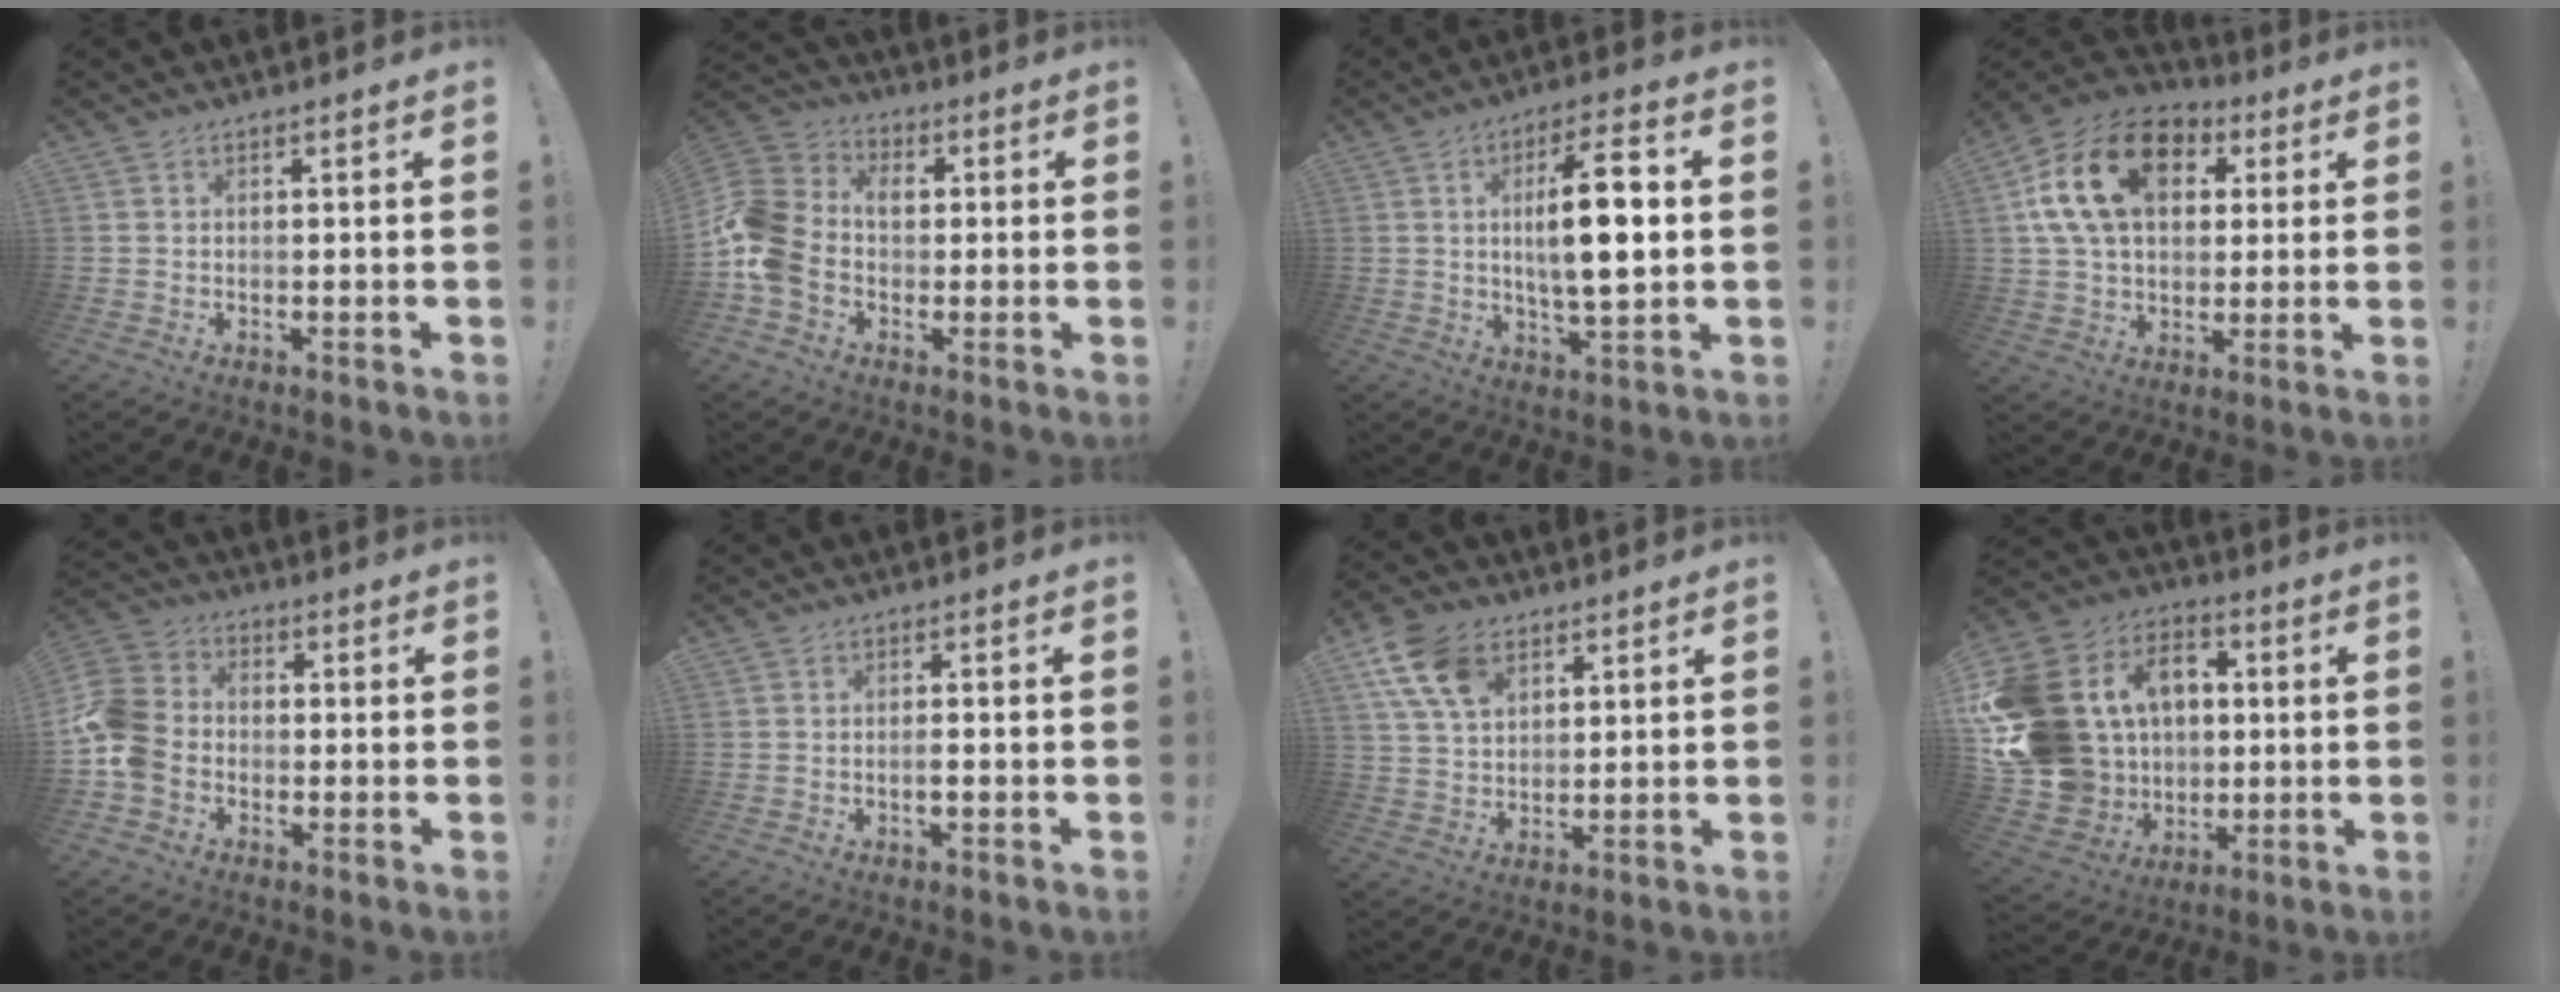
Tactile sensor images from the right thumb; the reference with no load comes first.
{"total": 14.5, "force": [-1.5, 12.0, 8.0], "torque": [-0.179, 0.020, -0.026]}
{"total": 14.6, "force": [1.5, 4.4, 13.8], "torque": [-0.226, -0.002, 0.015]}
{"total": 20.8, "force": [6.5, 14.0, 14.0], "torque": [-0.242, -0.006, 0.122]}
{"total": 11.4, "force": [-3.7, 9.1, 5.7], "torque": [-0.120, 0.037, -0.066]}
{"total": 1.5, "force": [-0.8, 0.4, 1.2], "torque": [-0.028, 0.004, -0.014]}
{"total": 13.0, "force": [6.4, 8.6, 7.4], "torque": [-0.138, -0.013, 0.125]}
{"total": 22.8, "force": [2.6, 19.7, 11.1], "torque": [-0.224, -0.006, 0.102]}